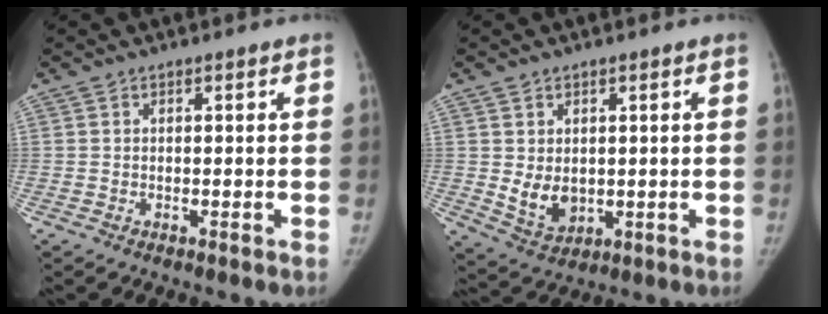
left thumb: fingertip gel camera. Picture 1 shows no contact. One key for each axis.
{"total": 5.9, "fx": 0.1, "fy": 4.4, "fz": 3.8, "tx": -0.051, "ty": -0.015, "tz": 0.021}